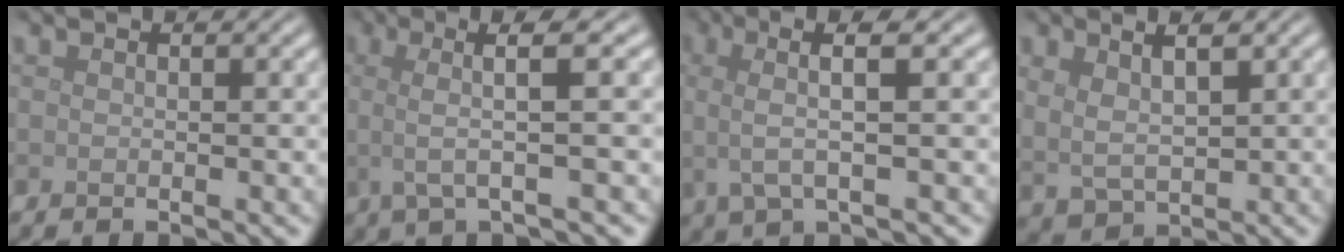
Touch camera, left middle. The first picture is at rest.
{"total": 4.7, "force": [0.7, 0.8, 4.6], "torque": [-0.079, 0.012, 0.009]}
{"total": 4.4, "force": [0.9, 1.0, 4.2], "torque": [-0.077, 0.011, 0.015]}
{"total": 4.0, "force": [1.8, 2.0, 3.0], "torque": [-0.057, -0.002, 0.032]}